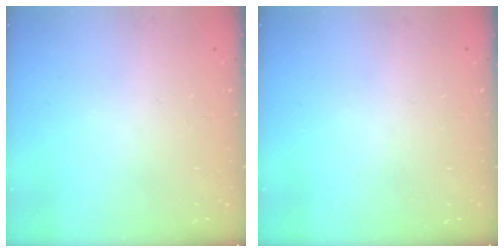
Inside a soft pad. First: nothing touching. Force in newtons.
{"total": 0.0}